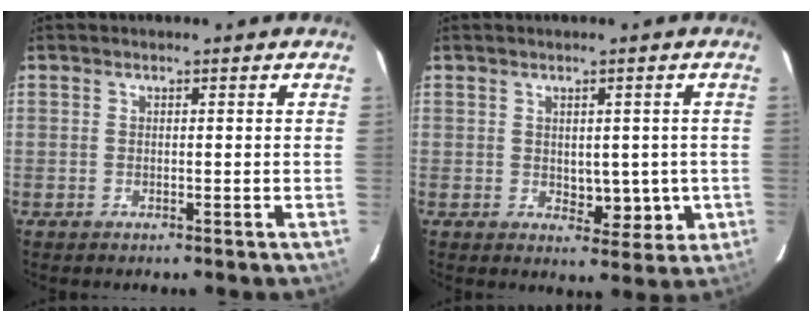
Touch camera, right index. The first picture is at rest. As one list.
[{"total": 5.4, "force": [-0.5, 3.3, 4.3], "torque": [-0.044, 0.000, 0.006]}]